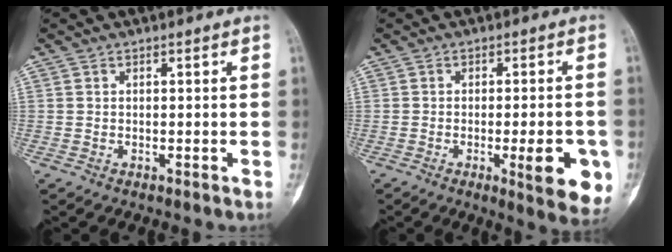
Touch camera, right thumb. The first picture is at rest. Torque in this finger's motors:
{"motor_torque": [-0.25, 0.17, -0.20, -0.01, 0.00]}